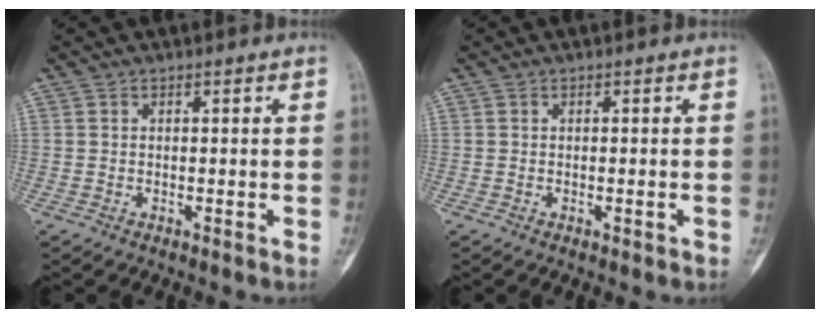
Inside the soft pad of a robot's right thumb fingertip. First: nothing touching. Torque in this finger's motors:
{"motor_torque": [-0.13, -0.03, -0.14, -0.08, -0.04]}